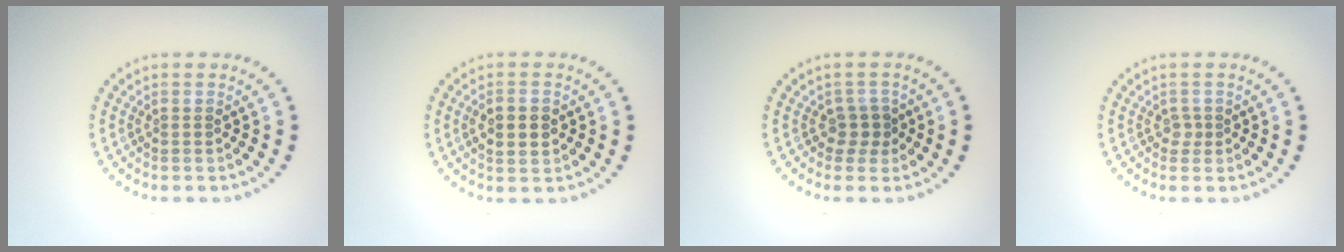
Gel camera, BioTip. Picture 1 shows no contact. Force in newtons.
{"total": 2.6, "press": 2.6, "slide": 0.1}
{"total": 1.7, "press": 1.4, "slide": 1.0}
{"total": 1.0, "press": 0.7, "slide": 0.6}